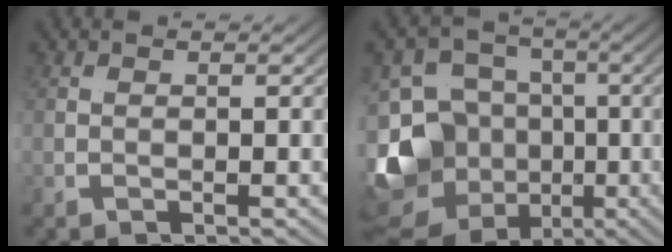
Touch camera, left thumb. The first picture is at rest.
{"total": 10.8, "force": [-2.7, 6.6, 8.0], "torque": [-0.174, -0.021, -0.046]}